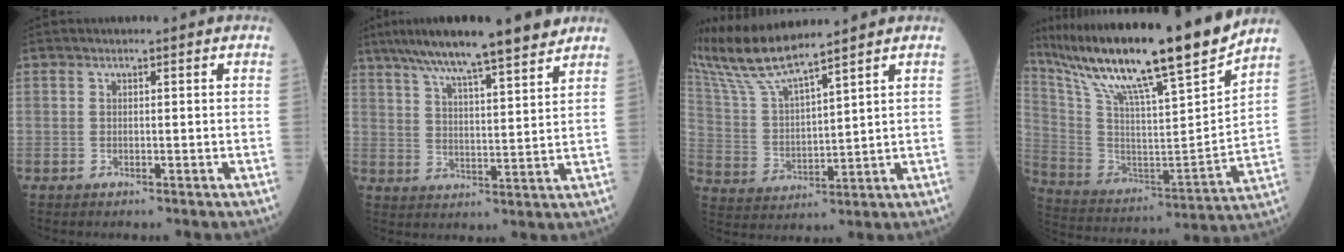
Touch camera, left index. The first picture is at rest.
{"total": 14.7, "force": [12.0, 0.9, 8.4], "torque": [-0.135, 0.020, 0.182]}
{"total": 10.8, "force": [9.7, -0.7, 4.6], "torque": [-0.112, 0.006, 0.198]}
{"total": 24.7, "force": [19.7, 0.6, 14.9], "torque": [-0.271, -0.012, 0.332]}